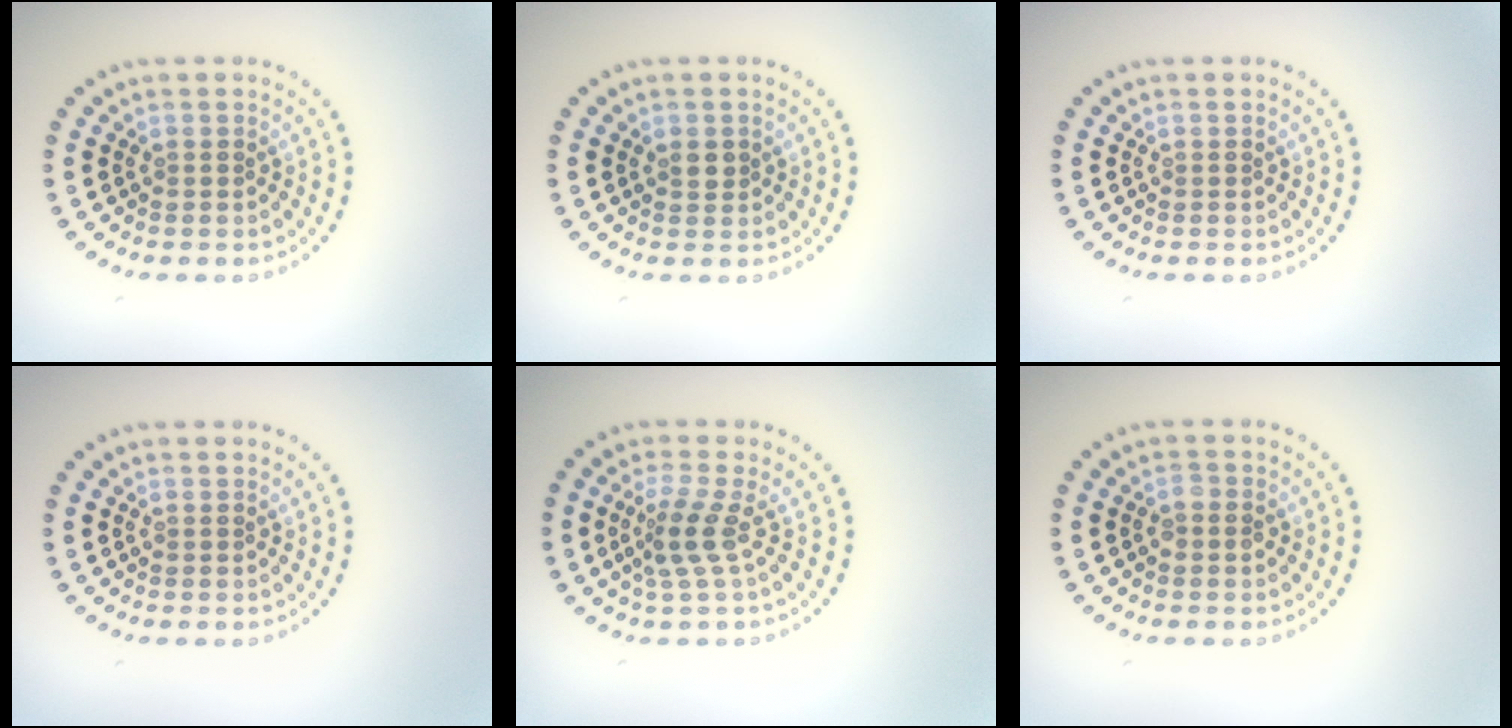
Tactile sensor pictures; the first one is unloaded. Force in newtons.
{"total": 1.0, "press": 1.0, "slide": 0.3}
{"total": 0.0}
{"total": 0.0}
{"total": 2.6, "press": 1.8, "slide": 1.8}
{"total": 1.1, "press": 1.1, "slide": 0.1}